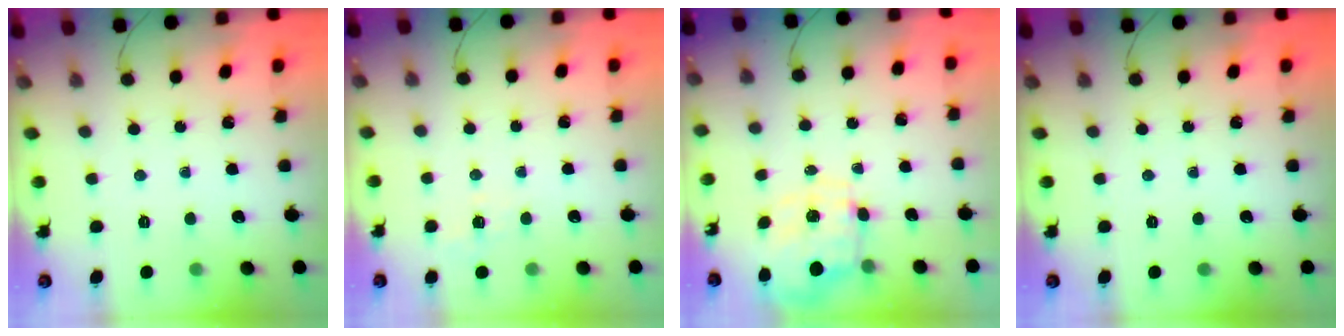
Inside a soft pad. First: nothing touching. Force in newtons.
{"total": 2.6, "press": 2.1, "slide": 1.6}
{"total": 3.7, "press": 3.4, "slide": 1.4}
{"total": 0.0}